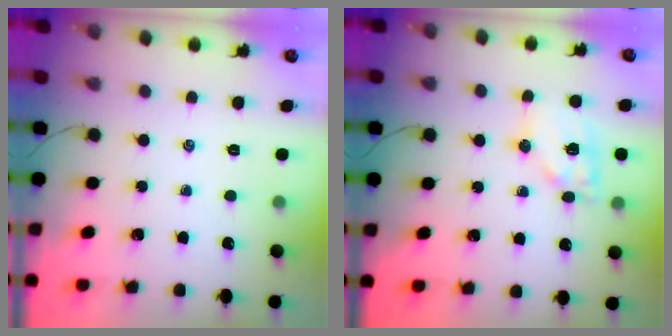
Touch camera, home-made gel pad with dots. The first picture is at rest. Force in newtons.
{"total": 11.4, "press": 11.3, "slide": 1.5}